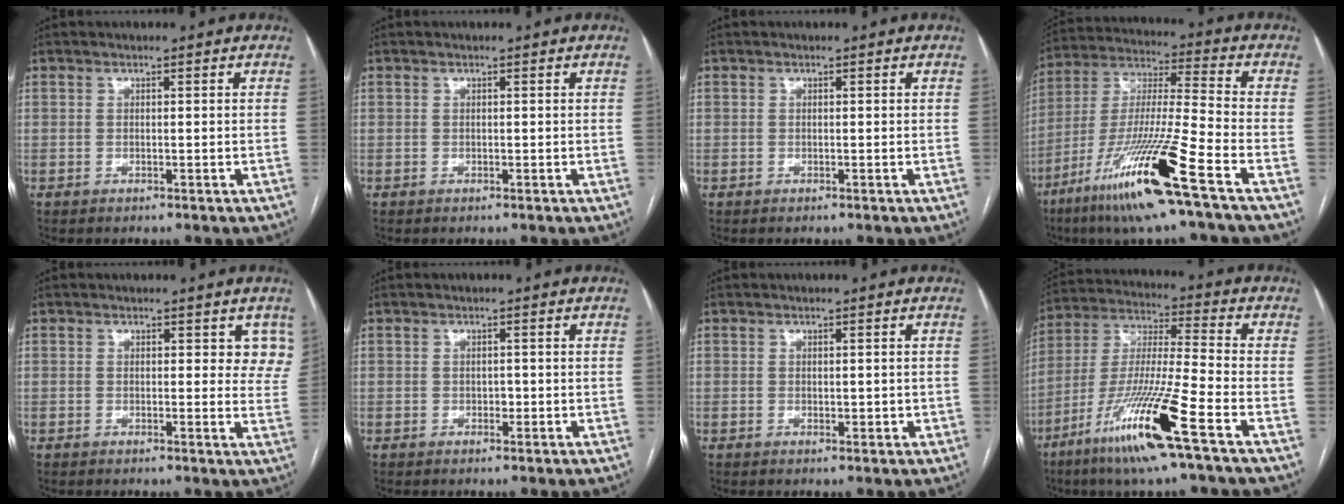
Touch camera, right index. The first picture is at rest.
{"total": 0.0}
{"total": 0.0}
{"total": 18.4, "force": [-10.0, -0.7, 15.4], "torque": [-0.333, -0.044, -0.189]}
{"total": 4.4, "force": [2.7, 2.6, 2.3], "torque": [-0.007, -0.005, 0.018]}
{"total": 0.9, "force": [-0.2, 0.7, 0.6], "torque": [-0.007, 0.003, -0.004]}
{"total": 1.3, "force": [0.0, 0.9, 1.0], "torque": [-0.010, 0.003, 0.007]}
{"total": 16.7, "force": [-8.6, -0.4, 14.2], "torque": [-0.300, -0.035, -0.164]}